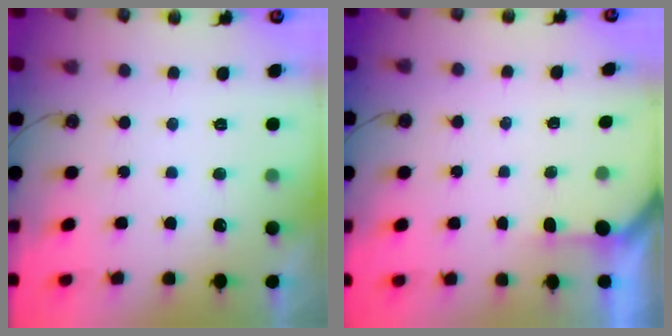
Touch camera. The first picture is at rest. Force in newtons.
{"total": 1.2, "press": 1.2, "slide": 0.1}